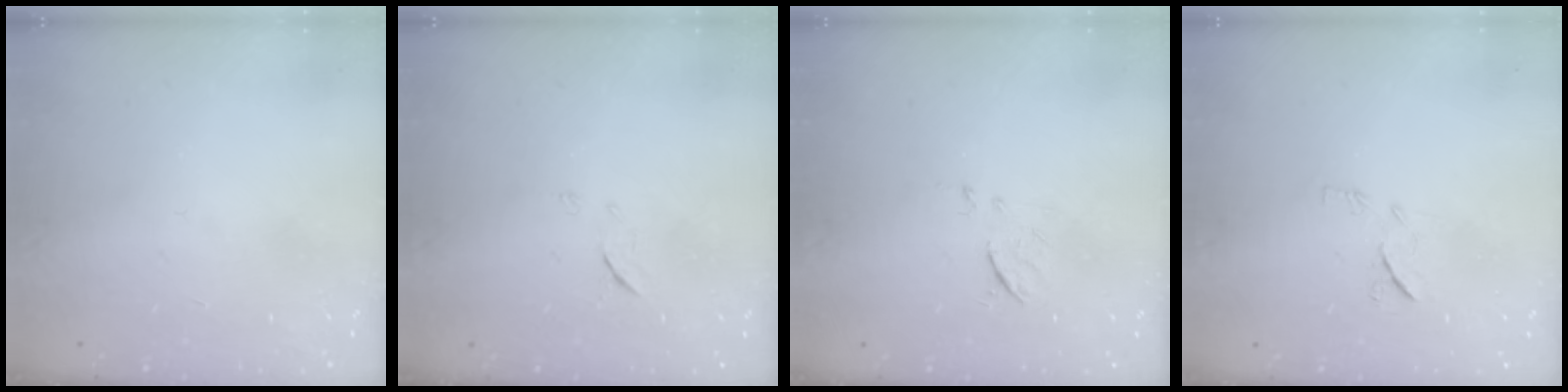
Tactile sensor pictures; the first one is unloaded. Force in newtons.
{"total": 5.8, "press": 5.7, "slide": 1.3}
{"total": 6.0, "press": 5.9, "slide": 0.6}
{"total": 6.5, "press": 6.5, "slide": 0.7}